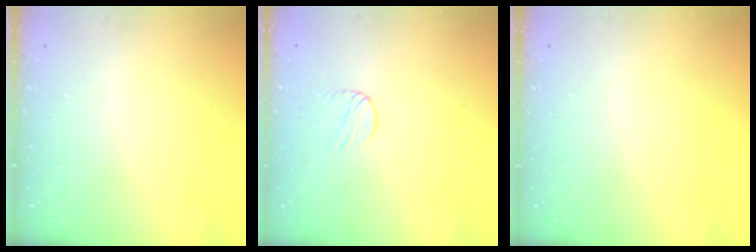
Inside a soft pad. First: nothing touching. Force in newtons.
{"total": 5.8, "press": 5.8, "slide": 0.4}
{"total": 0.0}